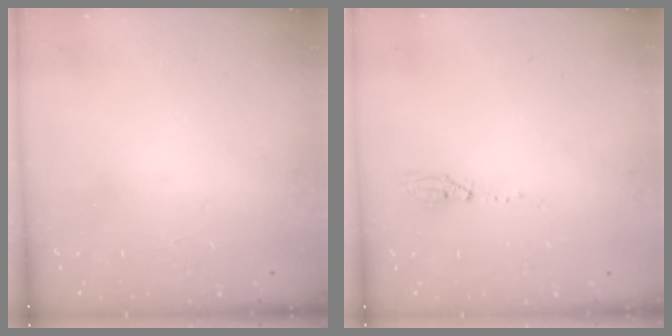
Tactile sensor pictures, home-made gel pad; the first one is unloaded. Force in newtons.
{"total": 3.5, "press": 2.9, "slide": 2.0}